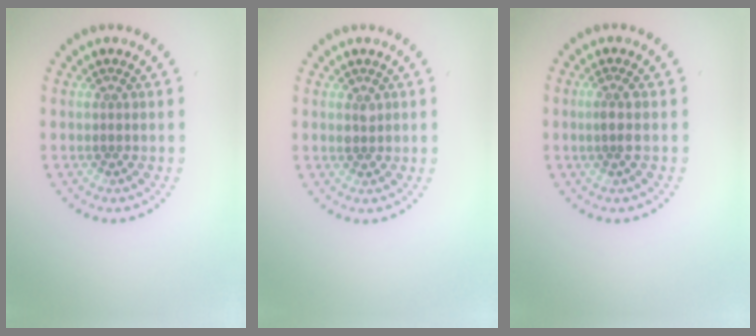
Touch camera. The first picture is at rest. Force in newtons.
{"total": 1.0, "press": 1.0, "slide": 0.2}
{"total": 1.6, "press": 1.3, "slide": 0.9}